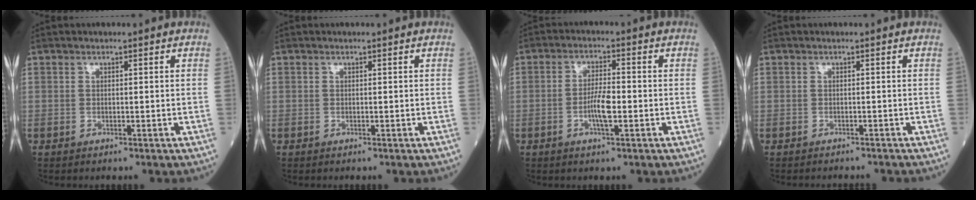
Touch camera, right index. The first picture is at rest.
{"total": 0.0}
{"total": 4.7, "force": [-1.3, 0.8, 4.4], "torque": [-0.085, 0.001, -0.025]}
{"total": 2.9, "force": [-2.8, 0.9, 0.3], "torque": [0.004, -0.004, -0.038]}